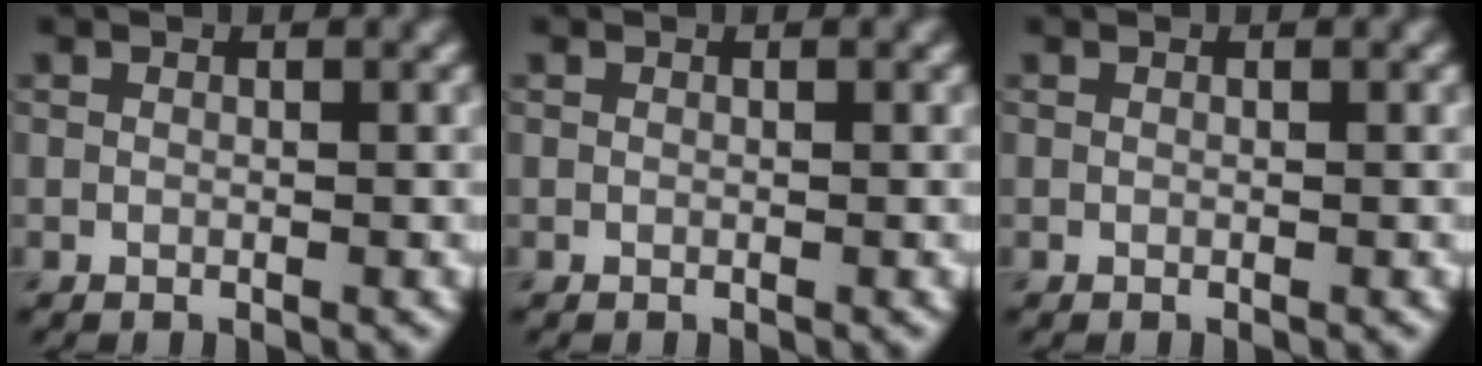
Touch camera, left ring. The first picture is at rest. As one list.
[{"total": 0.0}, {"total": 0.0}]